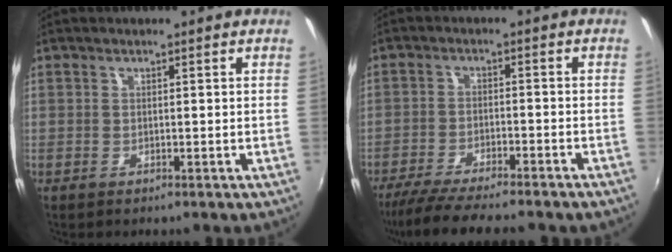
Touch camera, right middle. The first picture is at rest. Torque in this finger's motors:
{"motor_torque": [1.04, -1.09, 0.28, 0.11]}